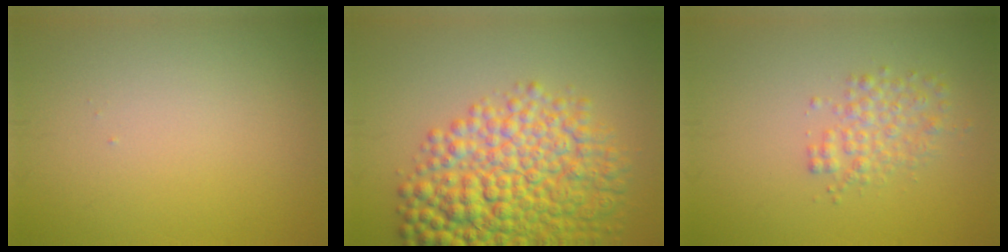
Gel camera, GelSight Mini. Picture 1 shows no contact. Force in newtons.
{"total": 10.1, "press": 10.1, "slide": 0.3}
{"total": 2.6, "press": 2.6, "slide": 0.1}